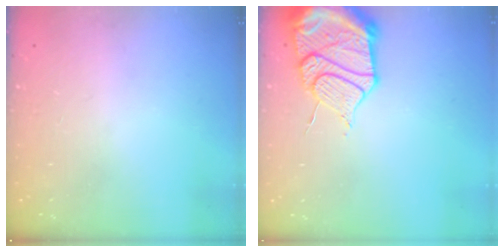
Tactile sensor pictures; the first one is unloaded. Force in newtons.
{"total": 16.9, "press": 16.3, "slide": 4.2}